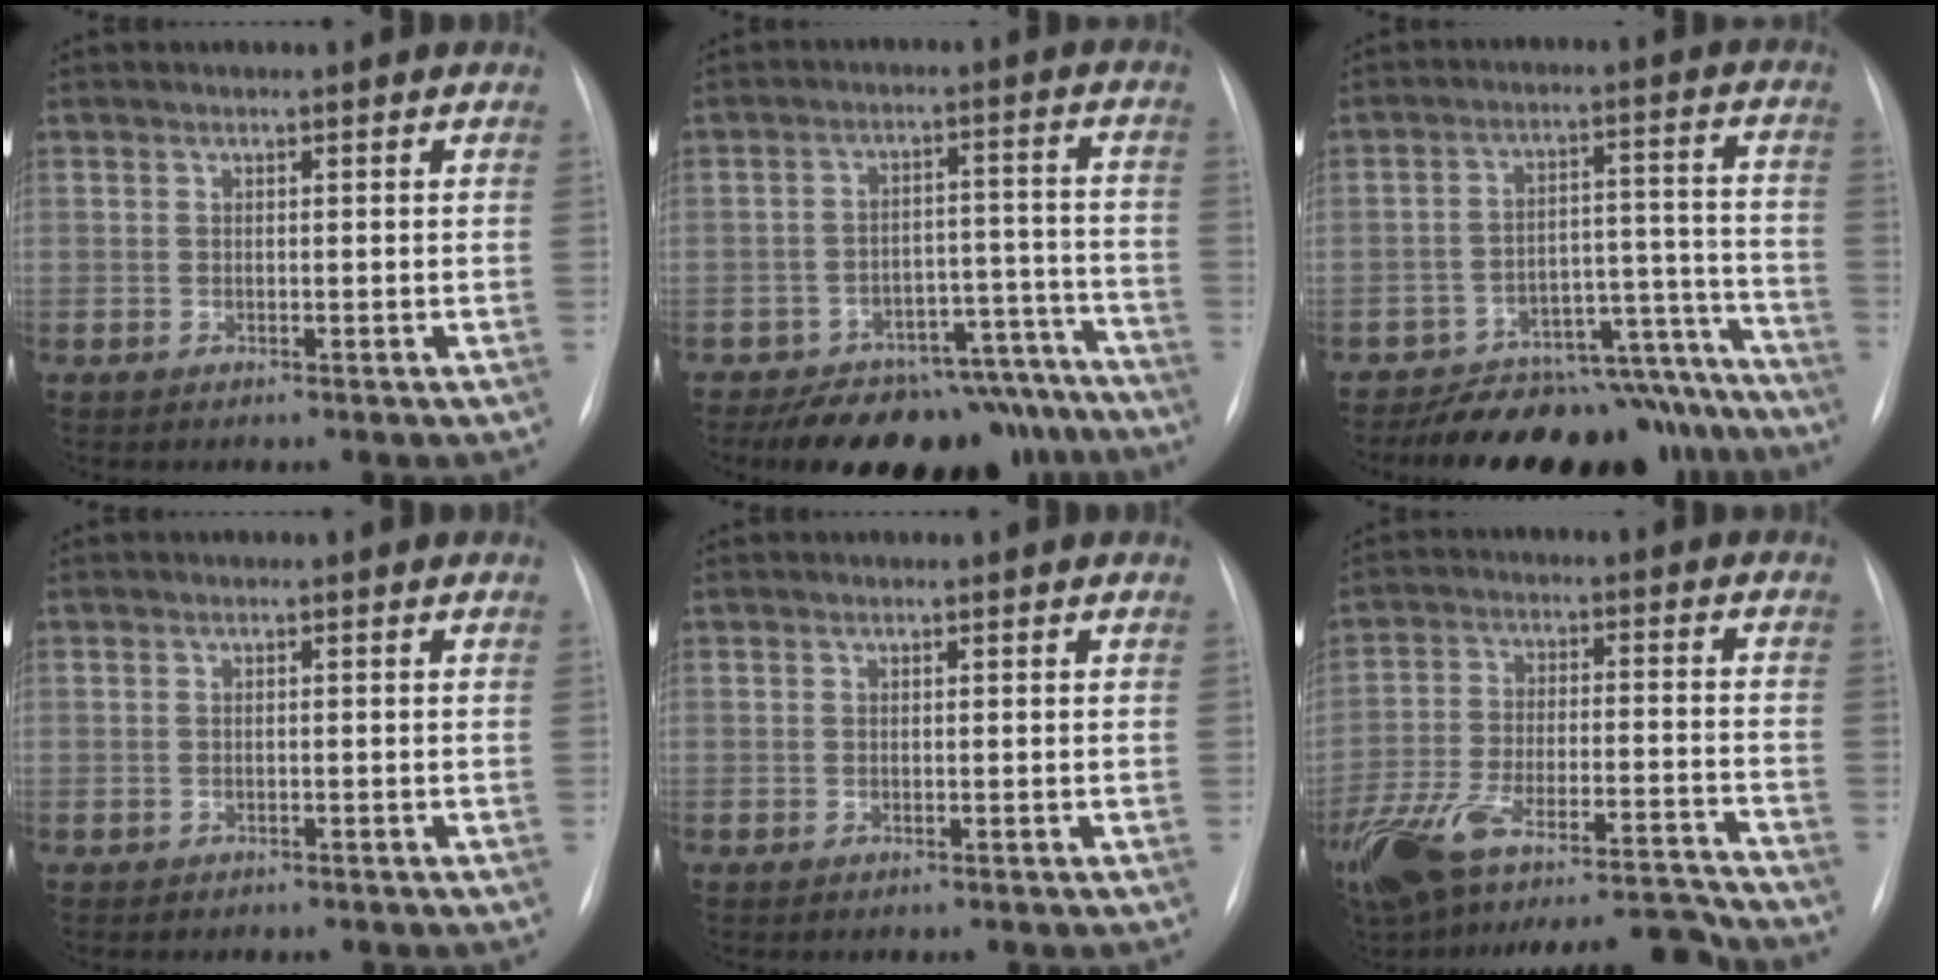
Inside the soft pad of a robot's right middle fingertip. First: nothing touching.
{"total": 19.3, "force": [-17.0, 7.3, 5.3], "torque": [-0.031, 0.044, -0.224]}
{"total": 20.1, "force": [-18.6, 6.4, 4.3], "torque": [-0.013, 0.052, -0.248]}
{"total": 0.7, "force": [-0.5, 0.5, 0.0], "torque": [-0.009, 0.003, -0.008]}
{"total": 0.0}
{"total": 23.0, "force": [-20.0, 4.1, 10.6], "torque": [-0.197, -0.001, -0.314]}